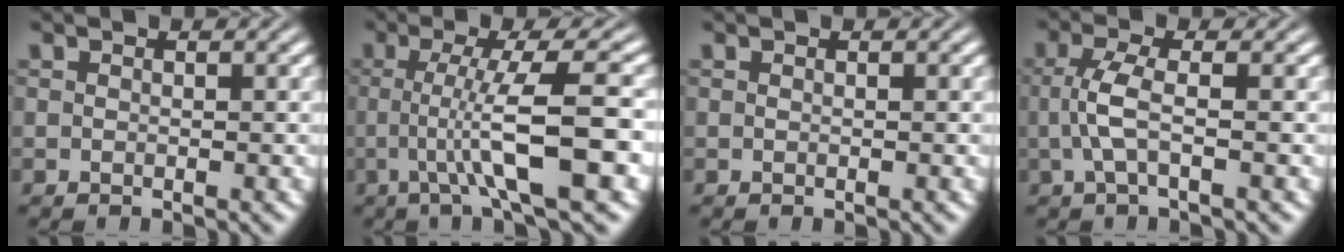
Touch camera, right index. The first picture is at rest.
{"total": 6.4, "force": [-0.5, 0.1, 6.3], "torque": [-0.103, -0.009, -0.001]}
{"total": 0.0}
{"total": 2.5, "force": [-0.2, -0.2, 2.5], "torque": [-0.057, -0.002, 0.001]}